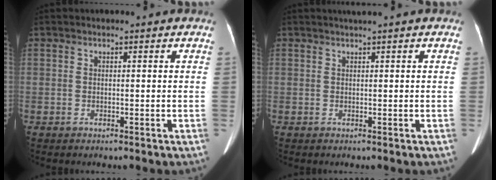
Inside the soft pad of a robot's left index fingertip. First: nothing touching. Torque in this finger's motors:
{"motor_torque": [0.33, -0.16, -0.06, 0.03]}